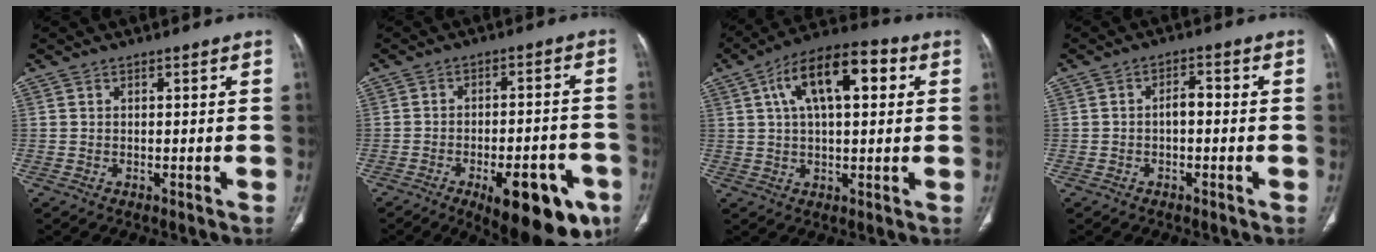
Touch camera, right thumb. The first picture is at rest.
{"total": 17.9, "force": [-8.8, 7.1, 13.9], "torque": [-0.131, 0.037, -0.109]}
{"total": 14.7, "force": [4.5, 6.6, 12.4], "torque": [-0.195, 0.022, 0.068]}
{"total": 2.7, "force": [-0.5, 1.5, 2.2], "torque": [-0.031, 0.014, -0.013]}